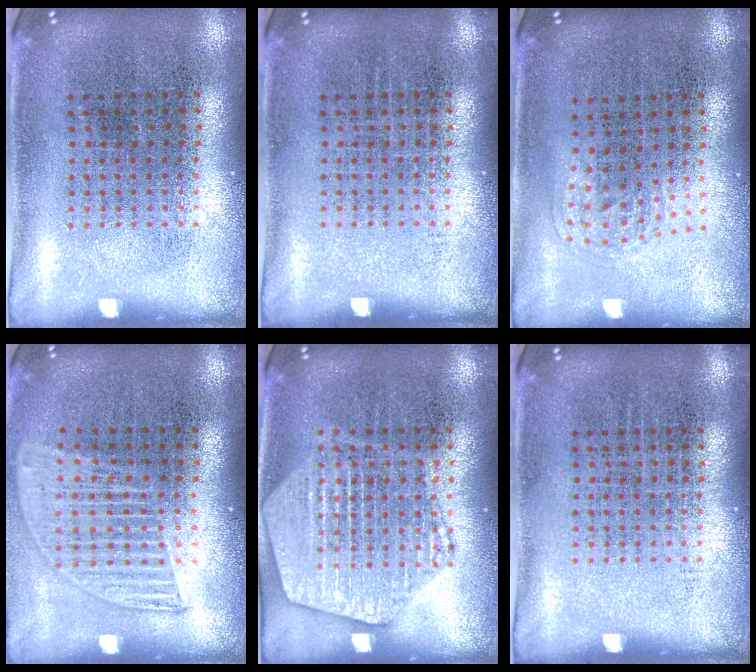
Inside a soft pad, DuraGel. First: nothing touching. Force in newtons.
{"total": 0.0}
{"total": 1.0, "press": 0.6, "slide": 0.8}
{"total": 1.3, "press": 1.1, "slide": 0.6}
{"total": 3.5, "press": 3.5, "slide": 0.5}
{"total": 0.0}